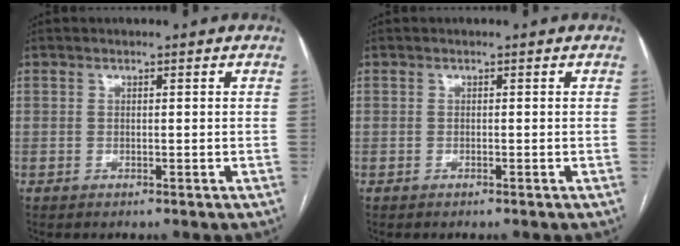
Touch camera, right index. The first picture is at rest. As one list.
[{"total": 0.0}]